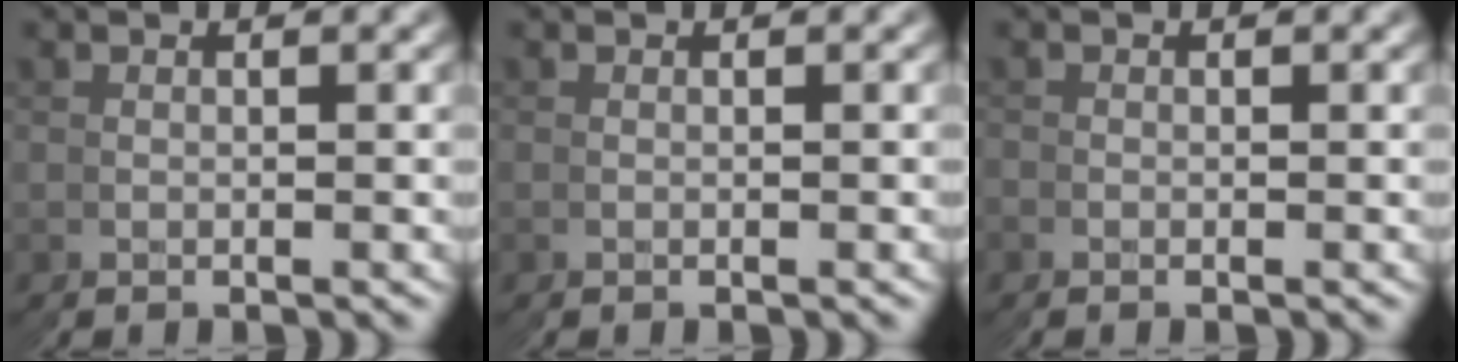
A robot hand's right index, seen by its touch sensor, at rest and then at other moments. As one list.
[{"total": 0.0}, {"total": 0.9, "force": [-0.4, 0.2, -0.8], "torque": [0.012, -0.003, -0.008]}]